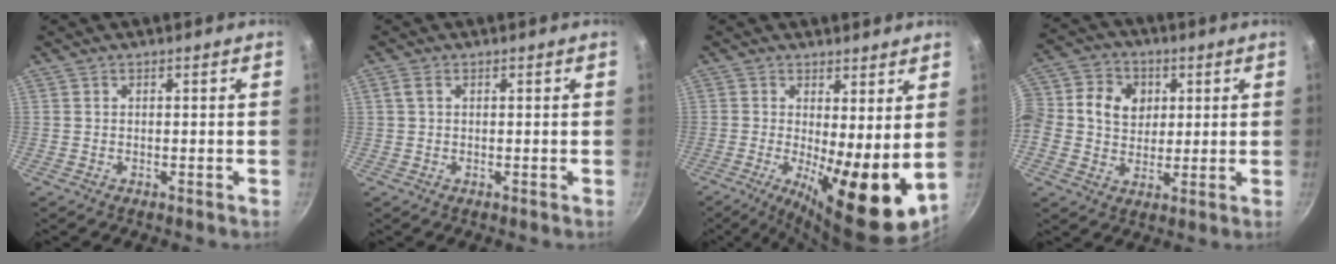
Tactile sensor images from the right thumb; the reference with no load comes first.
{"total": 1.4, "force": [0.4, 0.9, 1.0], "torque": [-0.021, 0.005, 0.008]}
{"total": 14.0, "force": [-0.1, 4.6, 13.2], "torque": [-0.187, -0.024, 0.002]}
{"total": 16.3, "force": [2.8, 13.8, 8.3], "torque": [-0.170, 0.027, 0.037]}